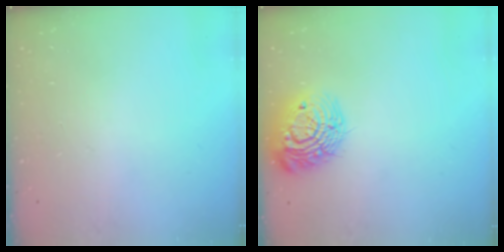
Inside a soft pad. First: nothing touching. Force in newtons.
{"total": 16.2, "press": 16.1, "slide": 1.4}